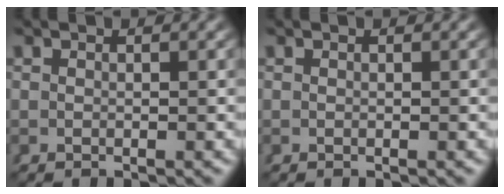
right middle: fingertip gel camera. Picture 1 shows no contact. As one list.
[{"total": 0.0}]